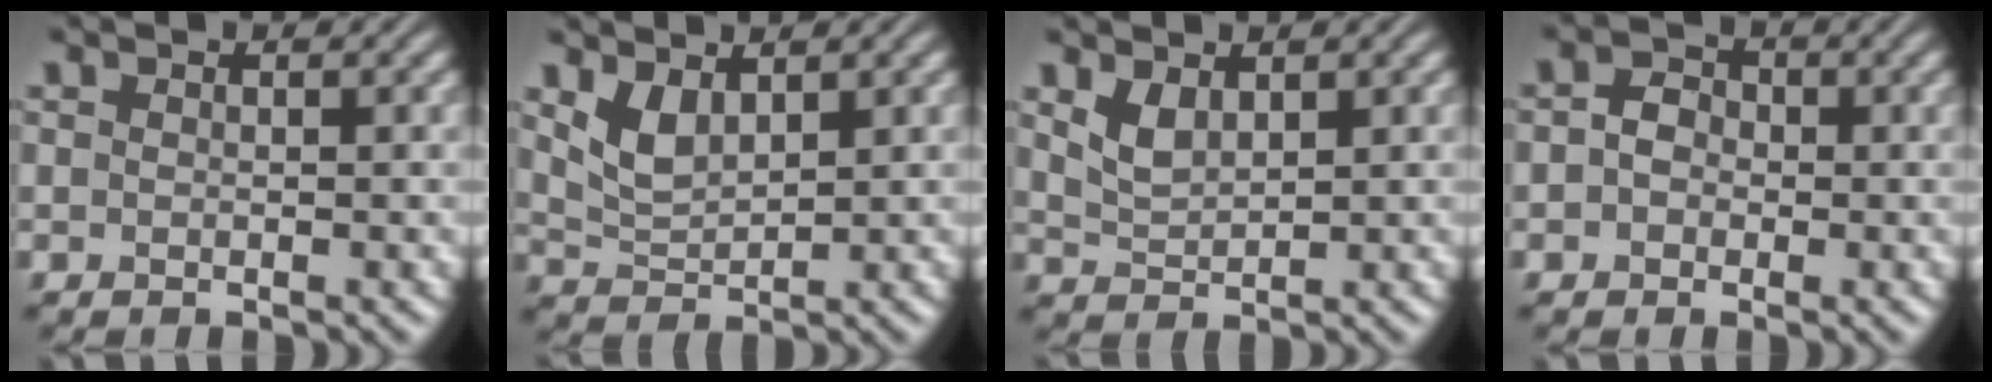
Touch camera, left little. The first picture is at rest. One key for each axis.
{"total": 2.7, "fx": 1.6, "fy": 1.3, "fz": 1.7, "tx": -0.042, "ty": -0.007, "tz": 0.040}
{"total": 2.1, "fx": 1.3, "fy": 1.1, "fz": 1.3, "tx": -0.032, "ty": -0.003, "tz": 0.033}
{"total": 2.4, "fx": -0.1, "fy": 2.0, "fz": 1.3, "tx": -0.017, "ty": 0.005, "tz": -0.015}